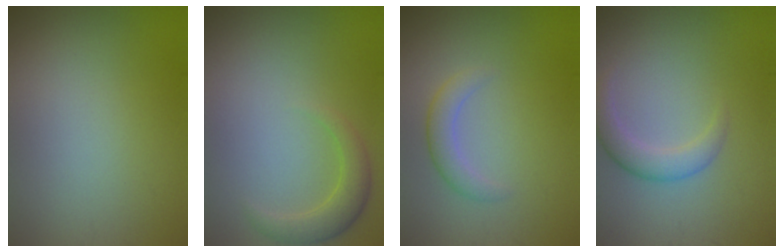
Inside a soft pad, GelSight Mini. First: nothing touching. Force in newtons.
{"total": 2.4, "press": 2.4, "slide": 0.1}
{"total": 2.0, "press": 2.0, "slide": 0.1}
{"total": 2.4, "press": 2.4, "slide": 0.1}